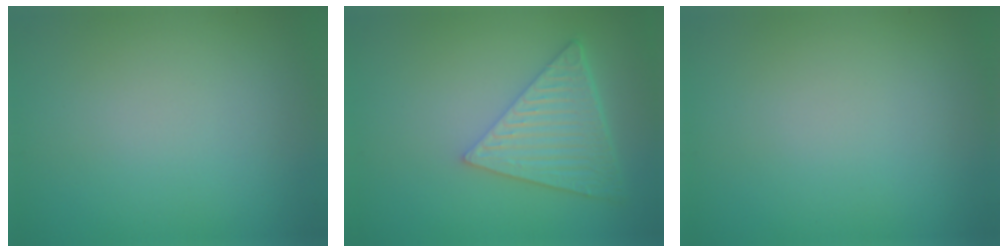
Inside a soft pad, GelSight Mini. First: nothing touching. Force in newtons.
{"total": 6.1, "press": 4.5, "slide": 4.0}
{"total": 0.0}